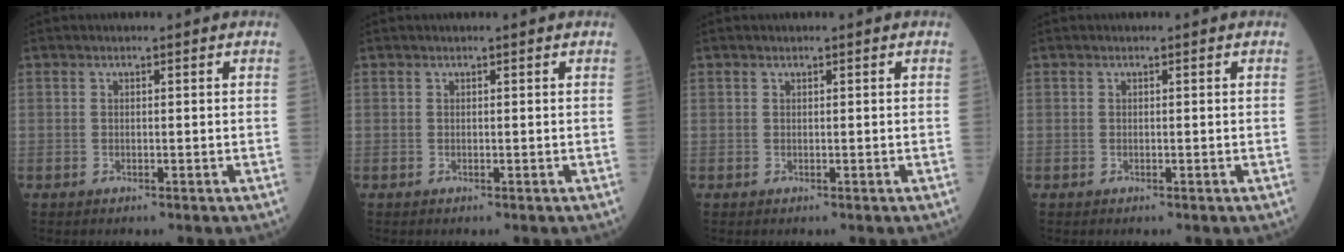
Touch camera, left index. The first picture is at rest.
{"total": 0.0}
{"total": 0.0}
{"total": 0.0}